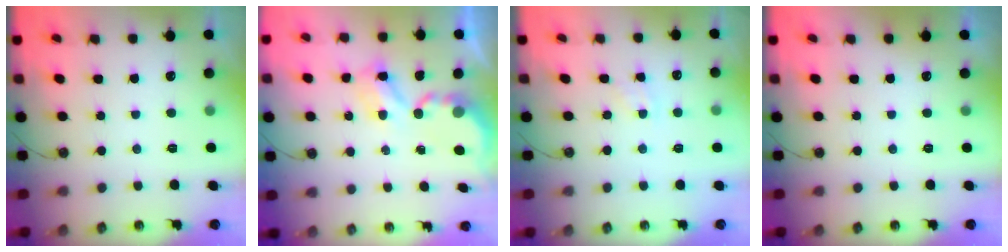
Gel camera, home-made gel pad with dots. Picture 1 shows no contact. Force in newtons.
{"total": 4.6, "press": 4.5, "slide": 0.6}
{"total": 3.8, "press": 3.7, "slide": 0.5}
{"total": 0.0}